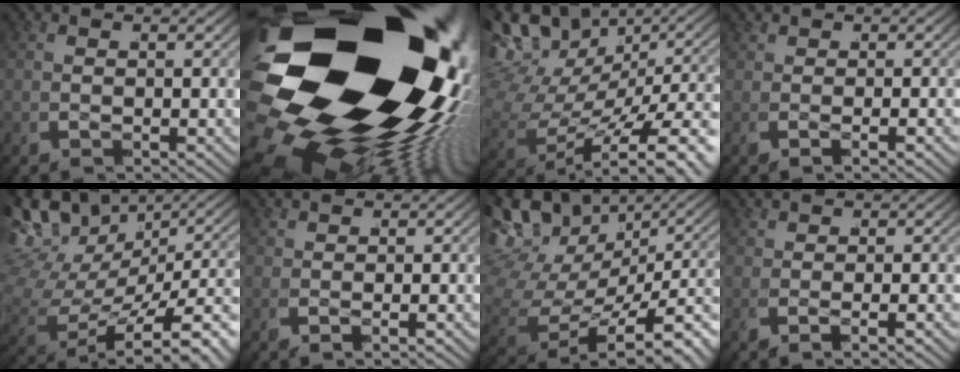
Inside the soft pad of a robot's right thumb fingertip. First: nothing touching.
{"total": 48.2, "force": [-5.3, 30.9, 36.6], "torque": [-0.579, -0.069, -0.067]}
{"total": 13.1, "force": [-0.2, 9.3, 9.2], "torque": [-0.203, -0.036, 0.010]}
{"total": 0.9, "force": [-0.2, 0.3, 0.8], "torque": [-0.017, -0.009, -0.001]}
{"total": 11.9, "force": [0.1, 8.7, 8.1], "torque": [-0.179, -0.031, 0.010]}
{"total": 0.5, "force": [-0.2, 0.2, 0.5], "torque": [-0.012, -0.008, -0.001]}
{"total": 13.1, "force": [-0.3, 9.6, 8.9], "torque": [-0.192, -0.032, 0.003]}
{"total": 1.3, "force": [-0.3, 0.5, 1.1], "torque": [-0.025, -0.010, -0.004]}